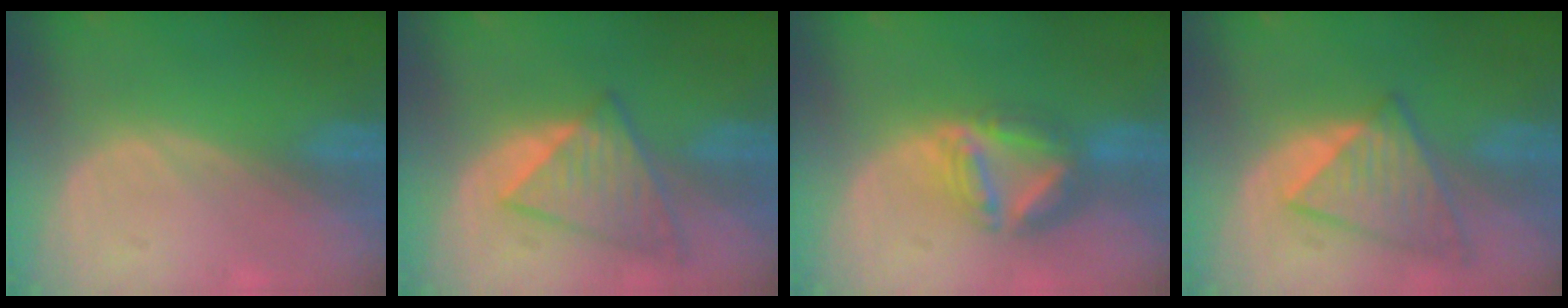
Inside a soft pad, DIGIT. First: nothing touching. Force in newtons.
{"total": 6.9, "press": 6.9, "slide": 1.0}
{"total": 7.4, "press": 6.6, "slide": 3.3}
{"total": 7.2, "press": 7.0, "slide": 1.7}